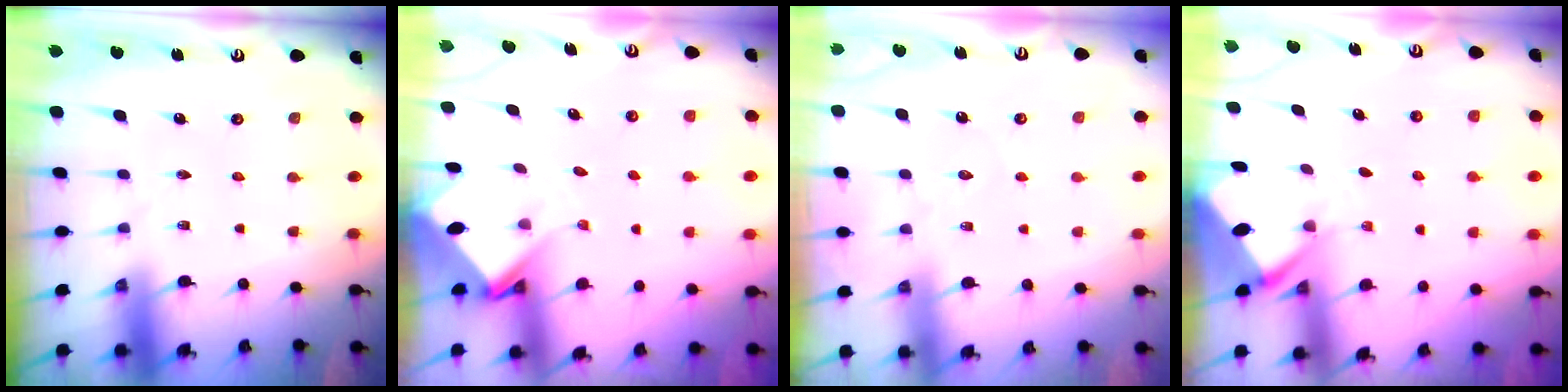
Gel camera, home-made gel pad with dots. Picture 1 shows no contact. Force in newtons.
{"total": 3.4, "press": 3.4, "slide": 0.3}
{"total": 2.5, "press": 2.5, "slide": 0.3}
{"total": 2.5, "press": 2.5, "slide": 0.3}